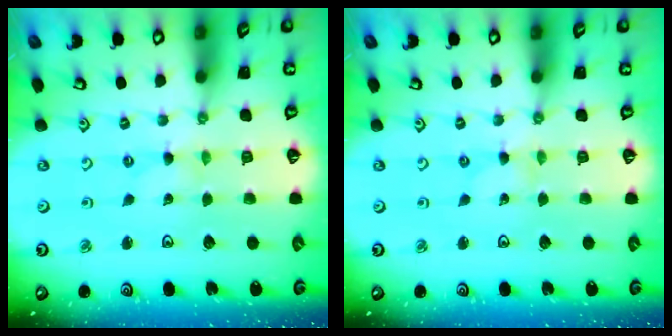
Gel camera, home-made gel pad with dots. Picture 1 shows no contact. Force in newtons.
{"total": 0.0}